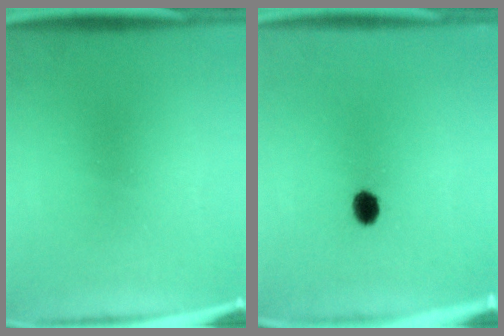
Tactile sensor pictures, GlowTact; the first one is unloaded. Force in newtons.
{"total": 3.1}